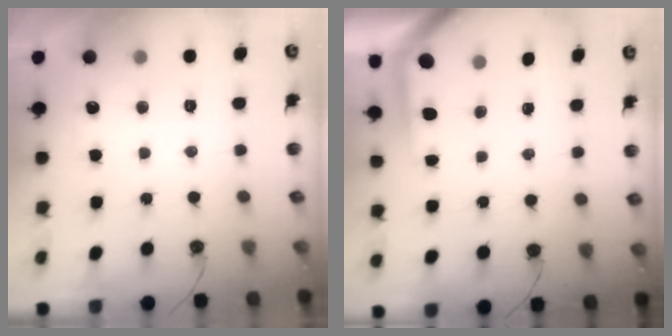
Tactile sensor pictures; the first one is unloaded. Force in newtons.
{"total": 3.6, "press": 3.5, "slide": 0.3}